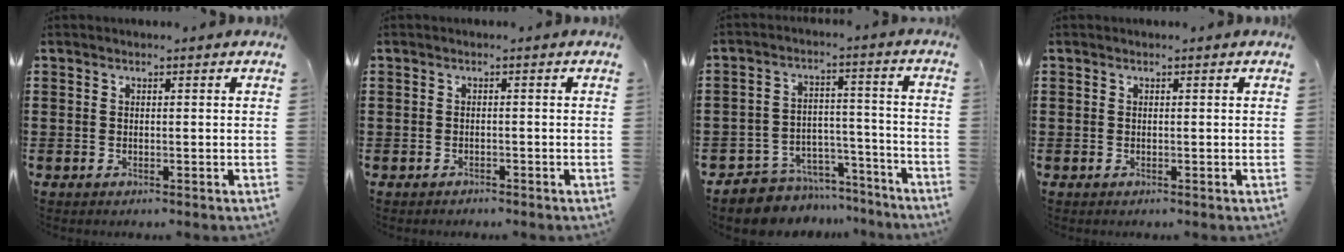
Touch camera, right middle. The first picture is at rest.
{"total": 0.9, "force": [-0.8, 0.4, -0.1], "torque": [0.001, 0.003, -0.019]}
{"total": 6.6, "force": [-6.2, 2.2, 0.1], "torque": [0.000, 0.026, -0.123]}
{"total": 0.0}